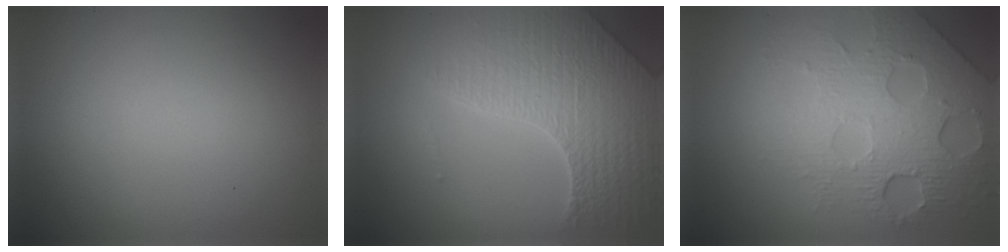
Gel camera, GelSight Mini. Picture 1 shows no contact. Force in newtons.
{"total": 8.0, "press": 5.8, "slide": 5.5}
{"total": 8.1, "press": 5.4, "slide": 6.1}